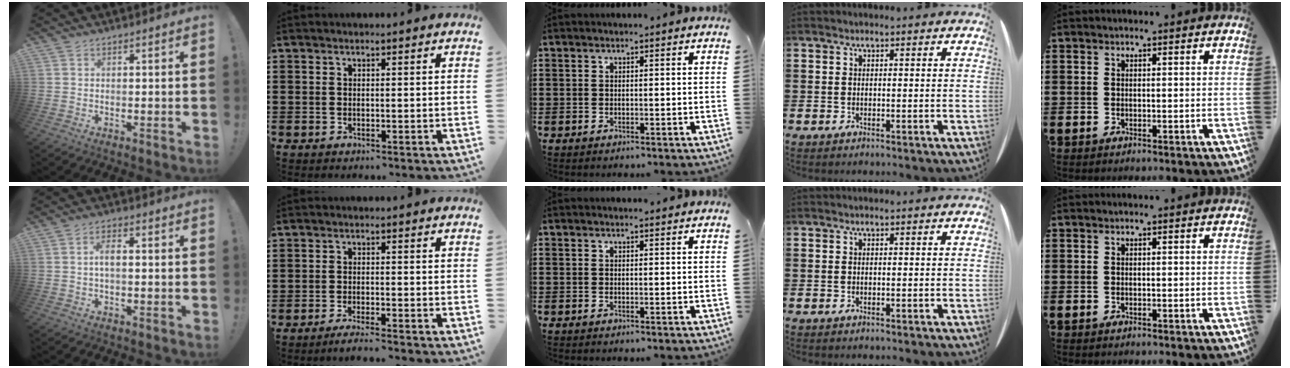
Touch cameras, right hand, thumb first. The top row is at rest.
{"thumb": {"total": 3.8, "force": [-0.1, 1.3, 3.6], "torque": [-0.073, 0.005, -0.005]}, "index": {"total": 2.0, "force": [-1.9, -0.2, 0.7], "torque": [-0.012, -0.001, -0.035]}, "middle": {"total": 0.8, "force": [0.7, -0.2, 0.2], "torque": [0.003, -0.007, 0.013]}}